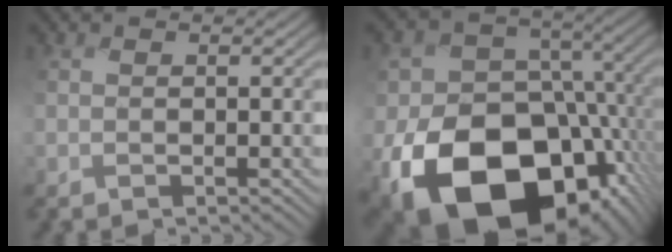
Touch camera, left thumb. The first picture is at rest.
{"total": 21.4, "force": [-9.1, 15.6, 11.5], "torque": [-0.218, -0.046, -0.140]}